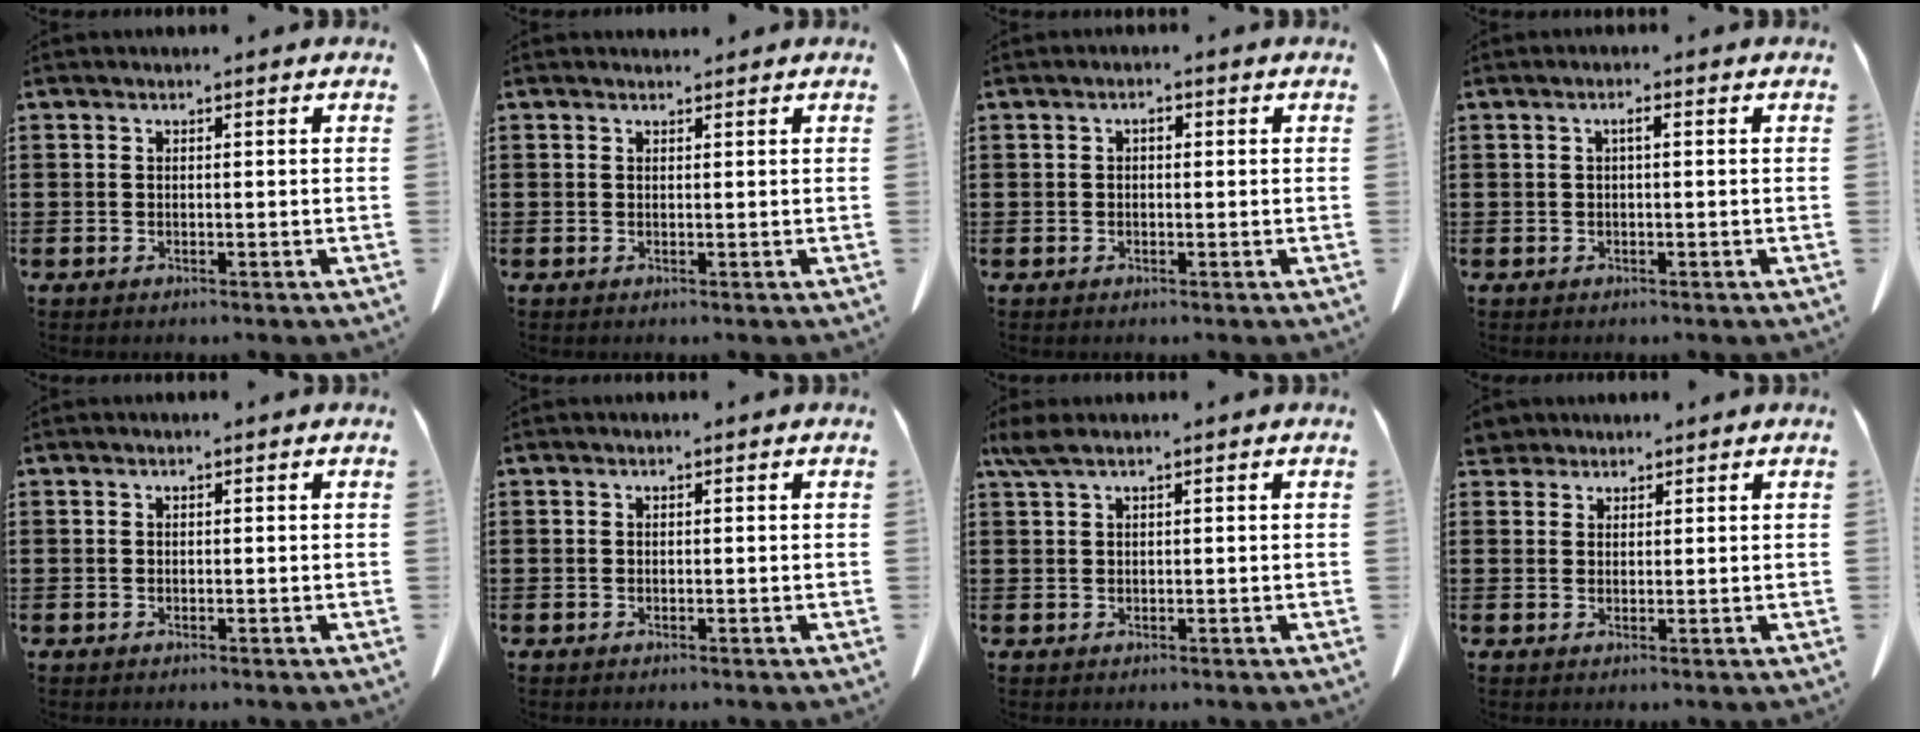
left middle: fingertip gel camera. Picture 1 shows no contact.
{"total": 0.7, "force": [0.6, 0.2, 0.1], "torque": [-0.003, 0.001, 0.012]}
{"total": 1.2, "force": [0.0, 0.6, 1.0], "torque": [-0.021, 0.003, -0.001]}
{"total": 1.3, "force": [0.0, 0.2, 1.3], "torque": [-0.023, 0.000, -0.001]}
{"total": 0.0}
{"total": 0.0}
{"total": 2.1, "force": [1.2, 0.3, 1.7], "torque": [-0.037, -0.002, 0.024]}
{"total": 2.6, "force": [2.3, 1.1, 0.4], "torque": [-0.018, 0.003, 0.046]}